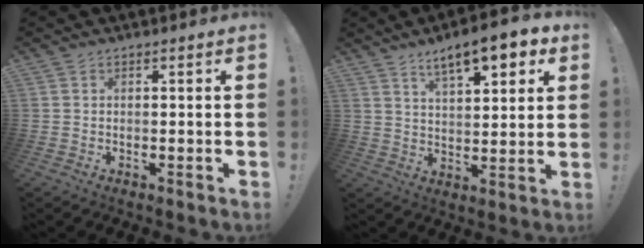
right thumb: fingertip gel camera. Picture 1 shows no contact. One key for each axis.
{"total": 11.3, "fx": 7.1, "fy": 3.4, "fz": 8.1, "tx": -0.127, "ty": -0.037, "tz": 0.118}